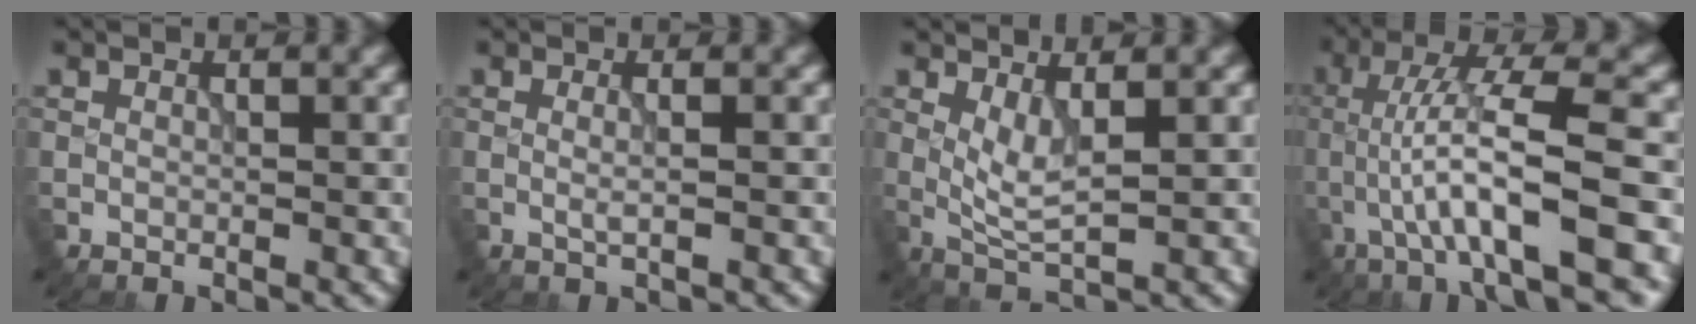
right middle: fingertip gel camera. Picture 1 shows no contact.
{"total": 1.2, "force": [0.1, 0.3, 1.1], "torque": [-0.018, -0.001, -0.005]}
{"total": 2.6, "force": [0.9, 0.6, 2.4], "torque": [-0.051, -0.011, 0.022]}
{"total": 9.5, "force": [-2.2, 1.9, 9.1], "torque": [-0.145, 0.019, -0.042]}